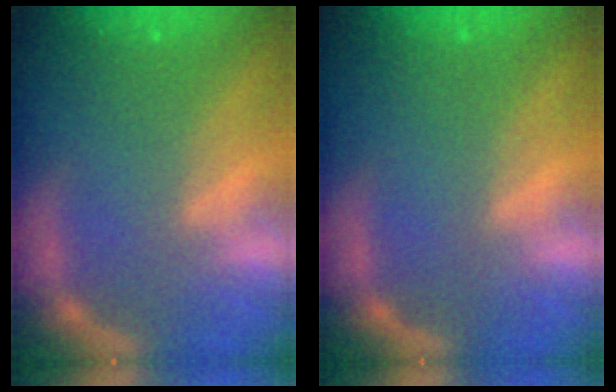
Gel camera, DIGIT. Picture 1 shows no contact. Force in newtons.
{"total": 0.0}